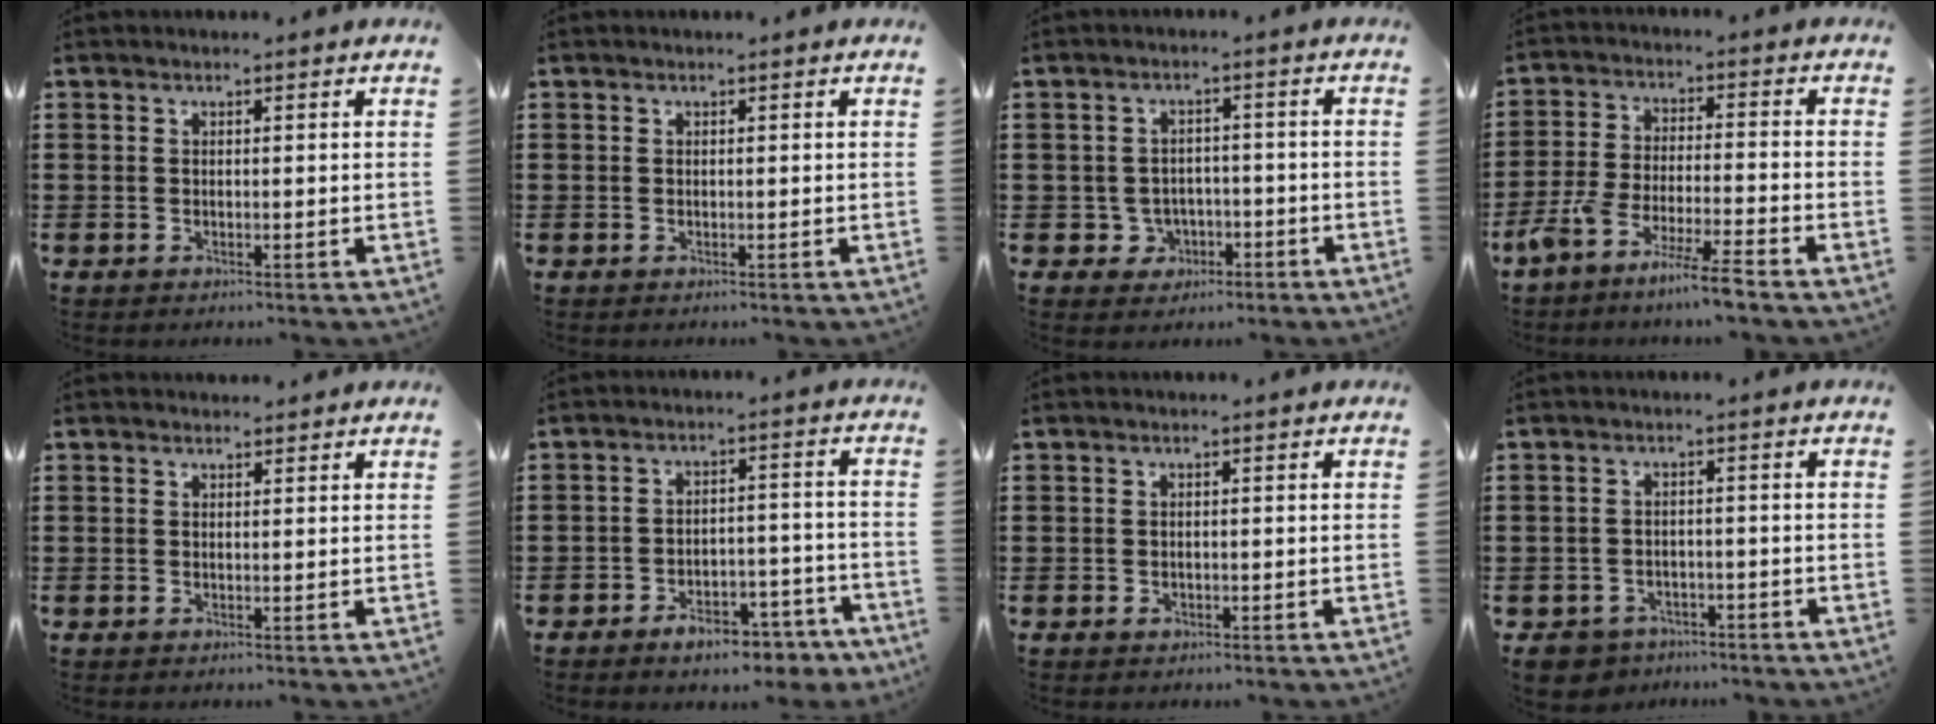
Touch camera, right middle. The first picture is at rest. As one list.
[{"total": 0.0}, {"total": 3.2, "force": [-1.6, 2.6, 0.8], "torque": [-0.025, 0.005, -0.036]}, {"total": 7.5, "force": [-6.4, -0.3, 3.9], "torque": [-0.086, -0.015, -0.125]}, {"total": 0.8, "force": [0.7, 0.3, 0.0], "torque": [0.007, -0.002, 0.012]}, {"total": 6.0, "force": [-5.1, 1.8, 2.6], "torque": [-0.042, 0.013, -0.095]}, {"total": 0.6, "force": [-0.2, 0.4, 0.3], "torque": [-0.006, 0.000, -0.005]}, {"total": 3.0, "force": [-2.8, 1.0, 0.0], "torque": [-0.015, 0.000, -0.064]}]